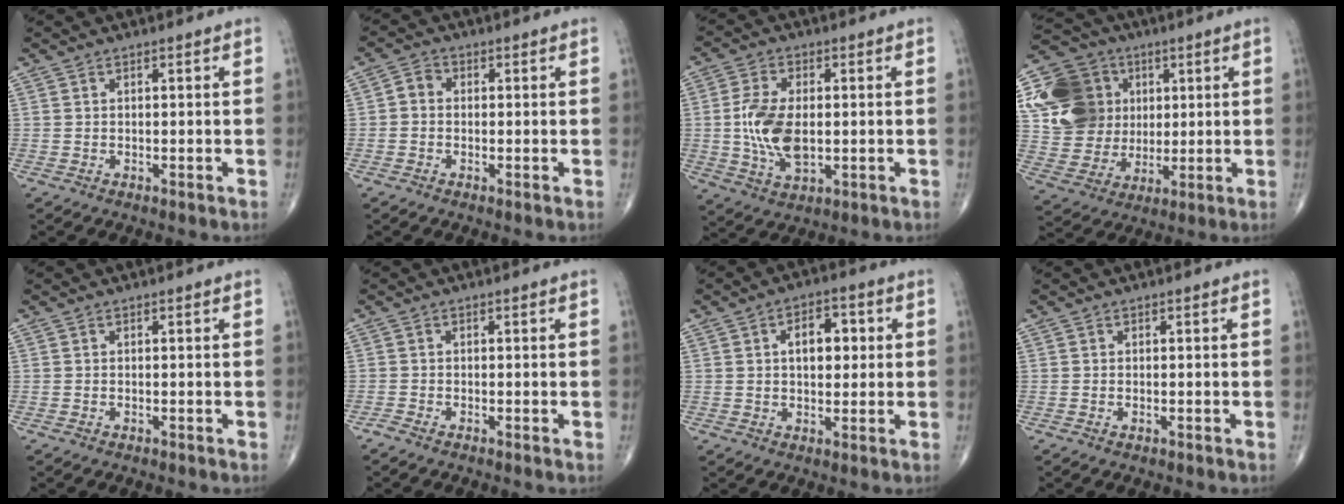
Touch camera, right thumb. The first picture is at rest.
{"total": 2.6, "force": [-0.2, 2.2, 1.4], "torque": [-0.013, 0.008, -0.015]}
{"total": 10.9, "force": [-0.2, 6.0, 9.1], "torque": [-0.179, -0.004, 0.001]}
{"total": 16.9, "force": [4.0, 14.8, 7.0], "torque": [-0.103, 0.007, 0.080]}
{"total": 0.0}
{"total": 1.2, "force": [-0.9, 0.2, 0.8], "torque": [-0.021, -0.005, -0.023]}
{"total": 7.5, "force": [1.4, 4.5, 5.8], "torque": [-0.060, 0.009, 0.018]}
{"total": 0.5, "force": [-0.2, 0.2, 0.4], "torque": [-0.008, -0.002, -0.004]}